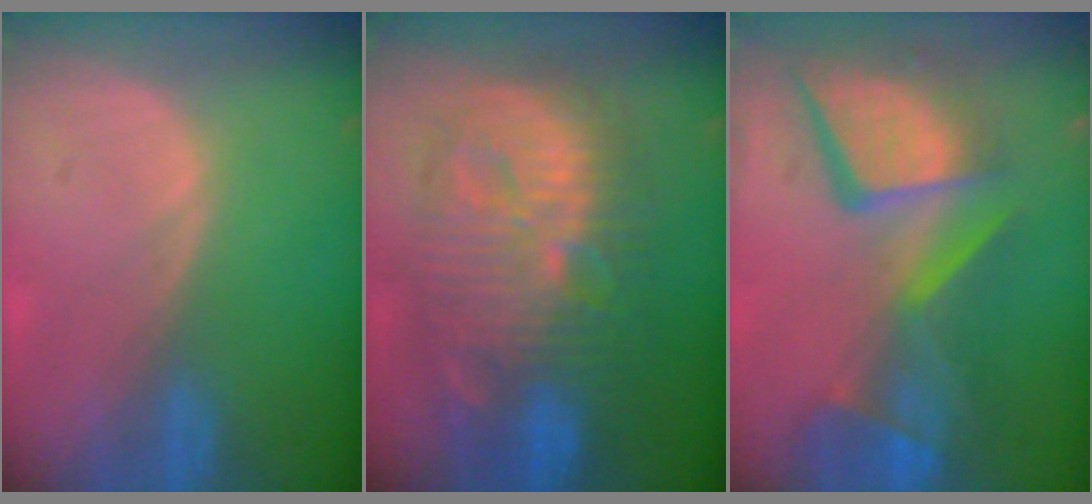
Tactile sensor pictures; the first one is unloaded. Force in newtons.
{"total": 13.7, "press": 13.7, "slide": 1.1}
{"total": 13.8, "press": 11.2, "slide": 8.0}